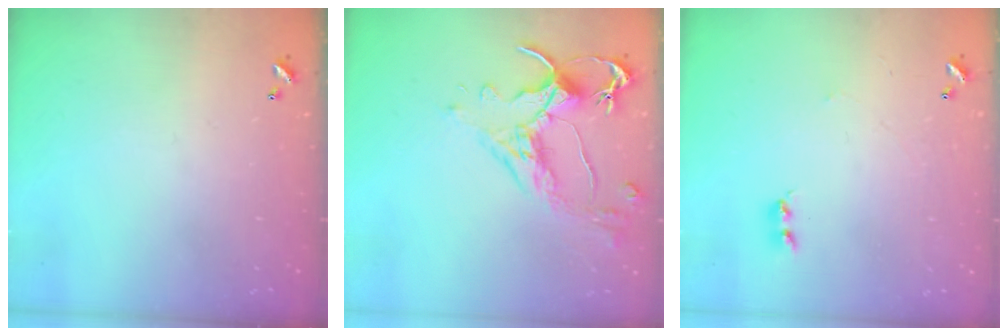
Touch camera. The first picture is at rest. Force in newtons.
{"total": 2.5, "press": 2.1, "slide": 1.2}
{"total": 2.2, "press": 2.1, "slide": 0.5}